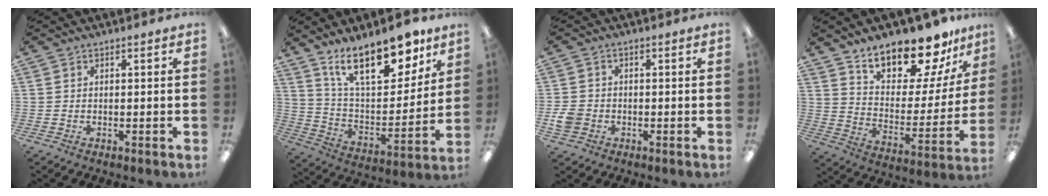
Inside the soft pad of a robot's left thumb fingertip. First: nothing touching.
{"total": 20.9, "force": [13.9, 8.9, 12.8], "torque": [-0.202, -0.081, 0.240]}
{"total": 4.0, "force": [-1.4, 3.3, 1.7], "torque": [-0.032, 0.007, -0.025]}
{"total": 17.7, "force": [15.4, 5.5, 6.7], "torque": [-0.112, -0.123, 0.270]}